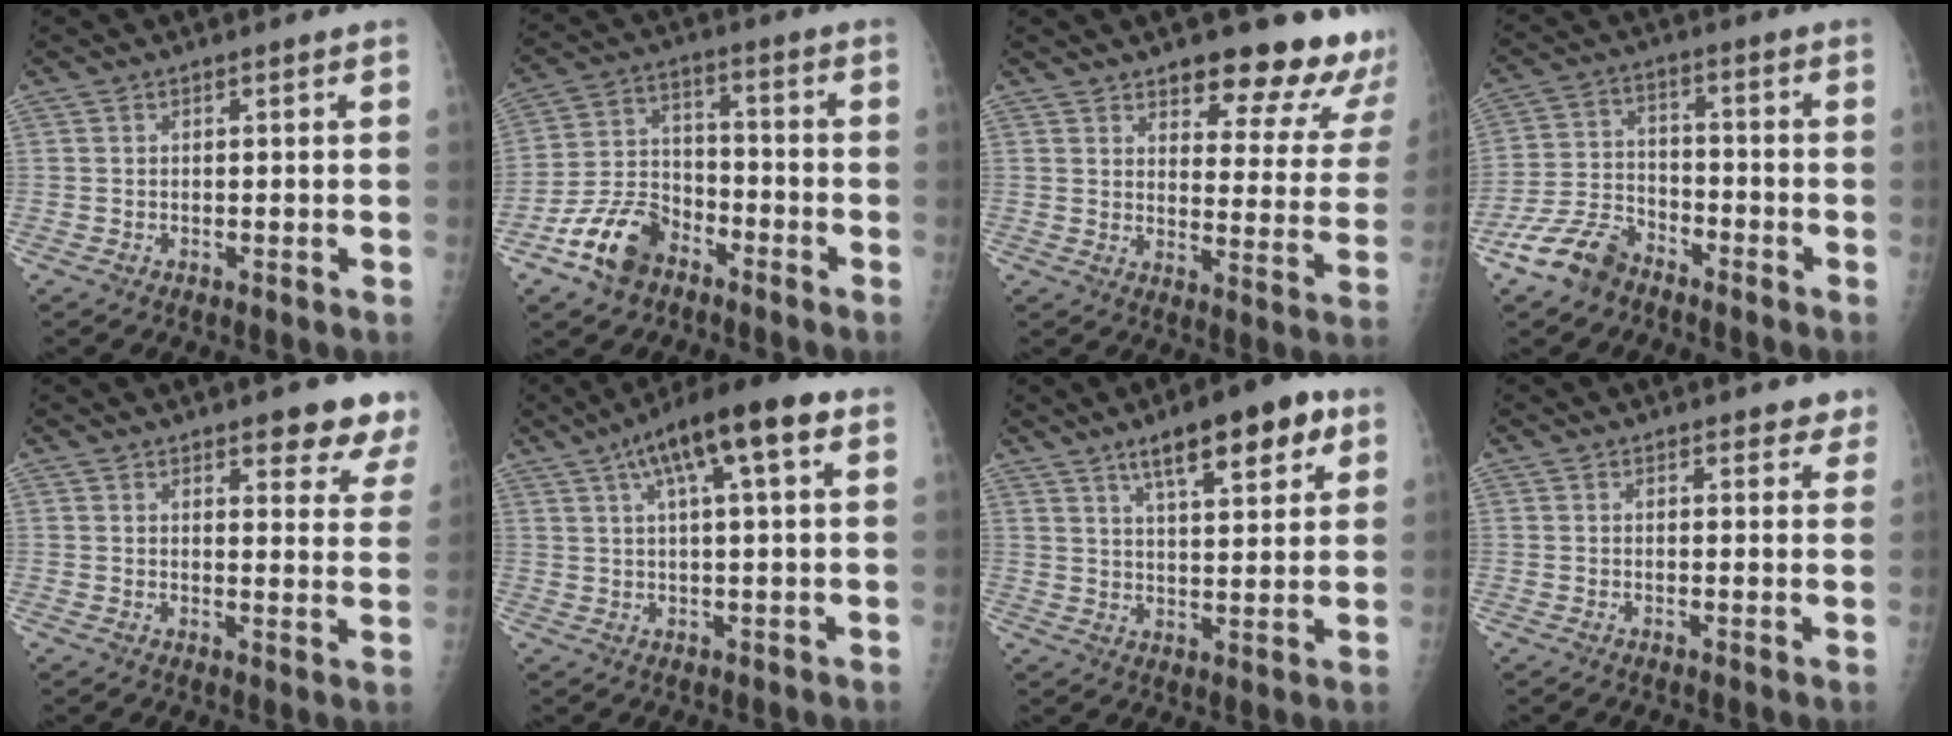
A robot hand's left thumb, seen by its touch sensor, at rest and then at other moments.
{"total": 11.8, "force": [-7.2, 7.3, 5.7], "torque": [-0.097, 0.048, -0.137]}
{"total": 18.0, "force": [14.5, 6.0, 8.8], "torque": [-0.058, -0.098, 0.171]}
{"total": 9.5, "force": [-6.9, 5.3, 3.7], "torque": [-0.070, 0.037, -0.139]}
{"total": 9.5, "force": [7.7, 2.9, 4.7], "torque": [-0.019, -0.041, 0.073]}
{"total": 13.1, "force": [5.7, 2.9, 11.4], "torque": [-0.184, 0.018, 0.087]}
{"total": 13.0, "force": [7.4, 4.0, 9.9], "torque": [-0.124, -0.025, 0.111]}
{"total": 3.2, "force": [2.7, 1.5, 0.8], "torque": [0.024, -0.011, 0.020]}